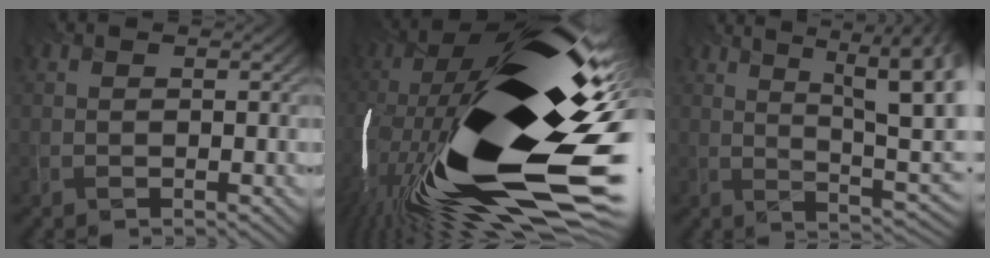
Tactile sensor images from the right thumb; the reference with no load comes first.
{"total": 22.7, "force": [-3.9, 7.3, 21.1], "torque": [-0.414, -0.032, -0.080]}
{"total": 17.1, "force": [6.3, 5.6, 14.8], "torque": [-0.209, 0.038, 0.112]}